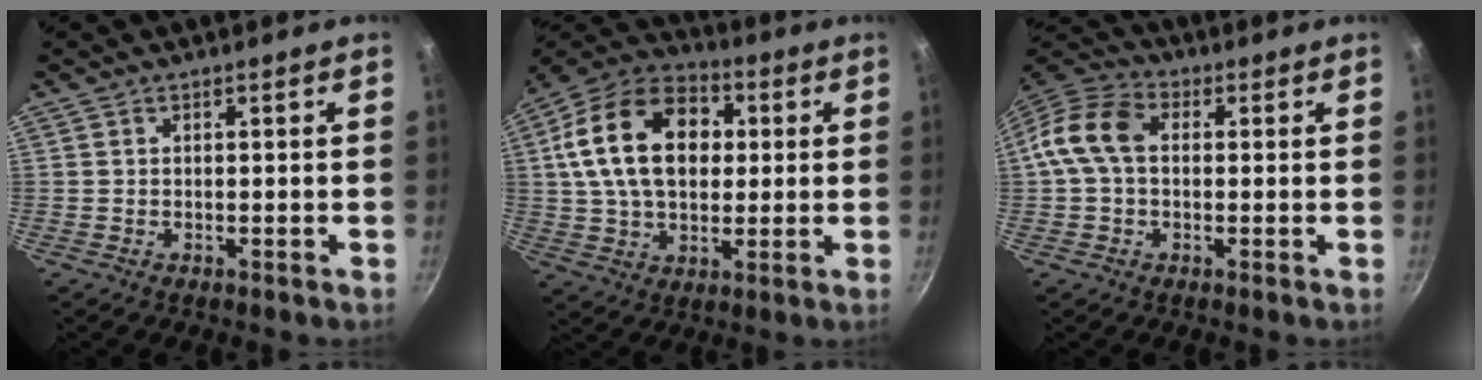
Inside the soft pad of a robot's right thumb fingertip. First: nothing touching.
{"total": 20.7, "force": [3.8, 14.0, 14.8], "torque": [-0.230, 0.020, 0.054]}
{"total": 10.3, "force": [0.9, 7.3, 7.2], "torque": [-0.122, 0.027, -0.001]}